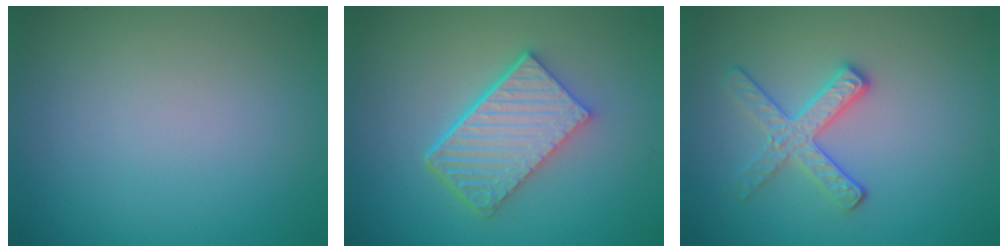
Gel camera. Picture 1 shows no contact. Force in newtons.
{"total": 5.9, "press": 4.2, "slide": 4.2}
{"total": 2.8, "press": 2.6, "slide": 1.0}